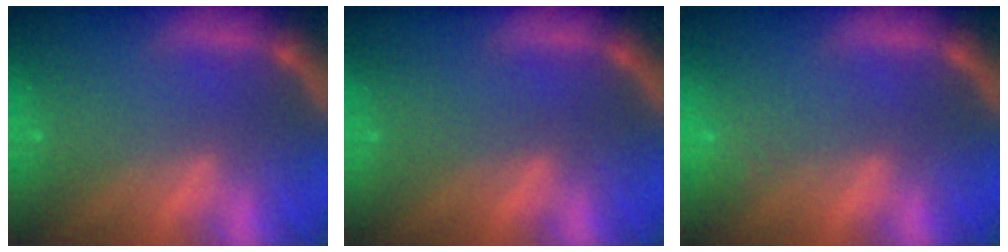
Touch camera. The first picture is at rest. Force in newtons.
{"total": 0.0}
{"total": 1.4}